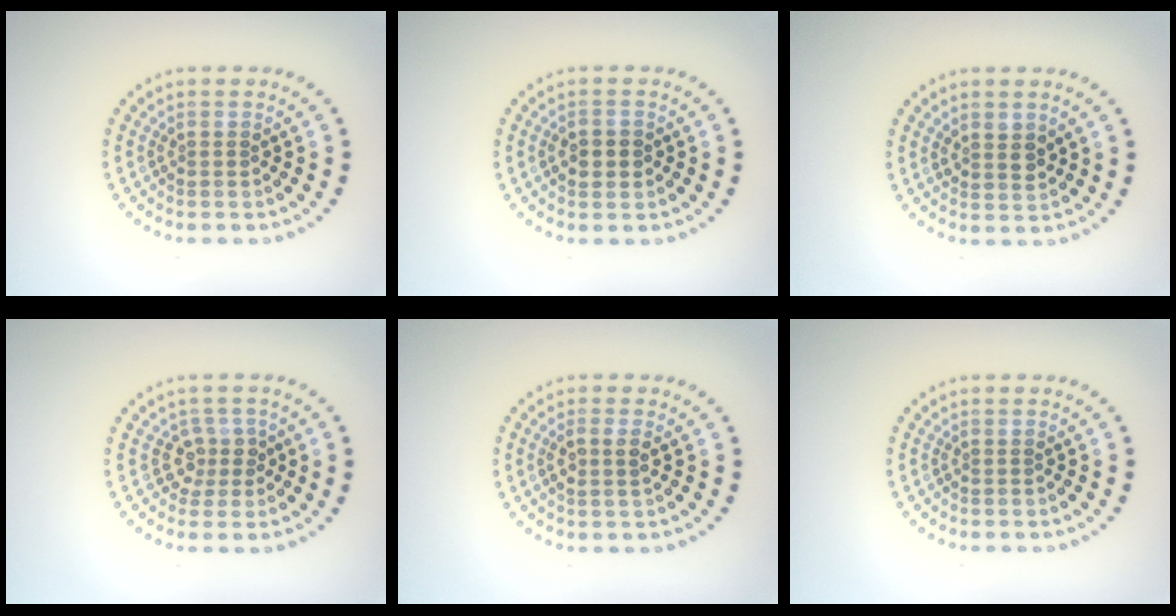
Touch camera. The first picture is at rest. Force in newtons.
{"total": 2.0, "press": 1.9, "slide": 0.4}
{"total": 1.7, "press": 1.5, "slide": 0.7}
{"total": 2.1, "press": 1.6, "slide": 1.3}
{"total": 1.8, "press": 1.7, "slide": 0.6}
{"total": 0.0}